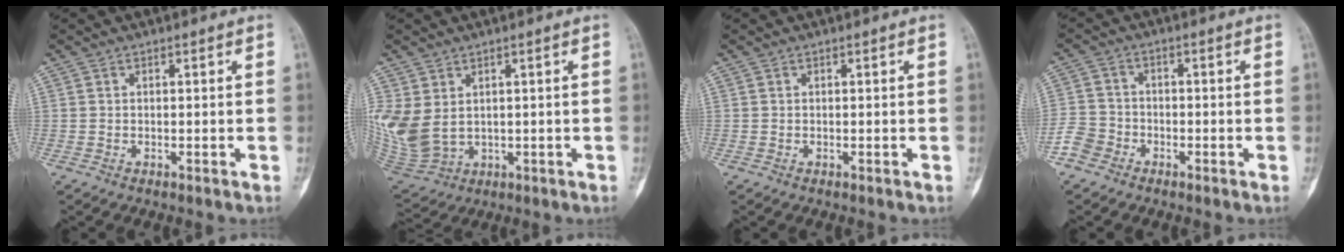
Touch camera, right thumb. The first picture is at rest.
{"total": 11.0, "force": [1.9, 8.0, 7.3], "torque": [-0.173, -0.011, 0.062]}
{"total": 0.0}
{"total": 4.7, "force": [-2.8, 3.6, 1.1], "torque": [-0.011, 0.016, -0.062]}